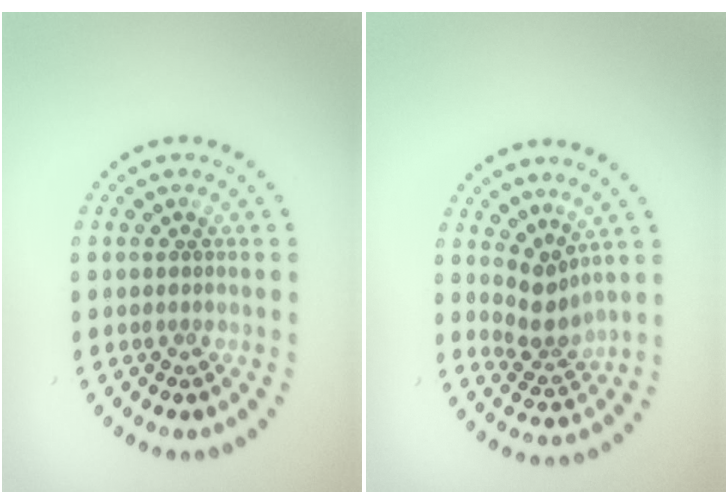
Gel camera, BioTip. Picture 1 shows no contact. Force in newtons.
{"total": 2.8, "press": 1.9, "slide": 2.0}